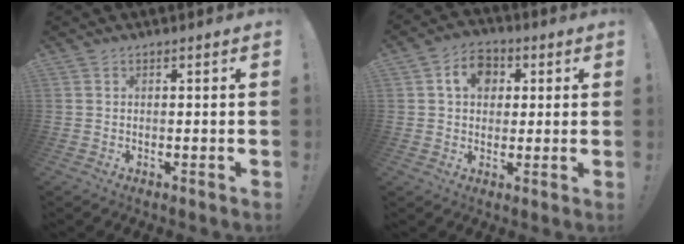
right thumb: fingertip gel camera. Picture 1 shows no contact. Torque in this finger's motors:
{"motor_torque": [1.11, 1.05, 0.05, -0.05, 0.00]}